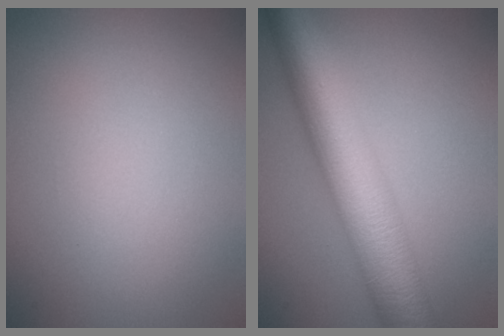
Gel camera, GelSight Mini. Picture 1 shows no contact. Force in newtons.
{"total": 9.5, "press": 9.5, "slide": 0.1}